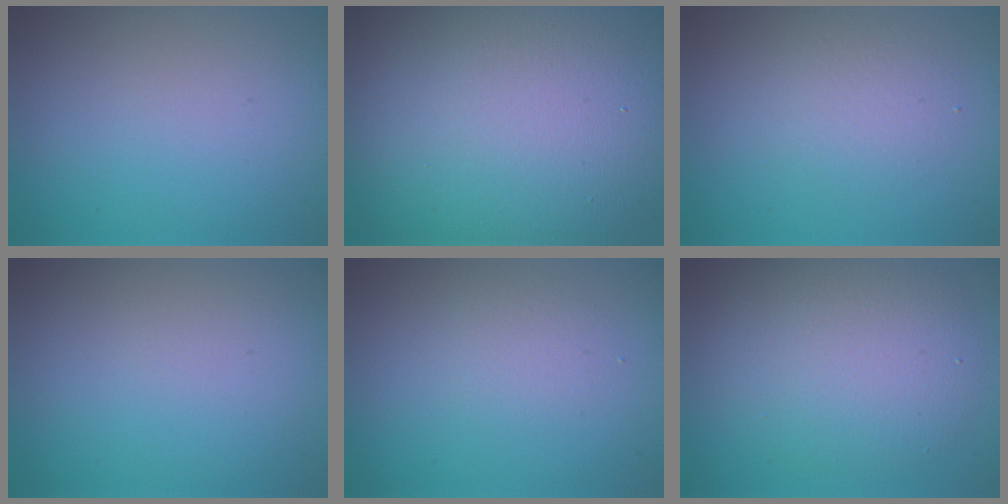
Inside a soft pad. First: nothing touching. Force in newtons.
{"total": 19.9, "press": 19.9, "slide": 1.0}
{"total": 2.5, "press": 2.5, "slide": 0.3}
{"total": 0.0}
{"total": 1.7, "press": 1.7, "slide": 0.1}
{"total": 6.1, "press": 6.1, "slide": 0.4}